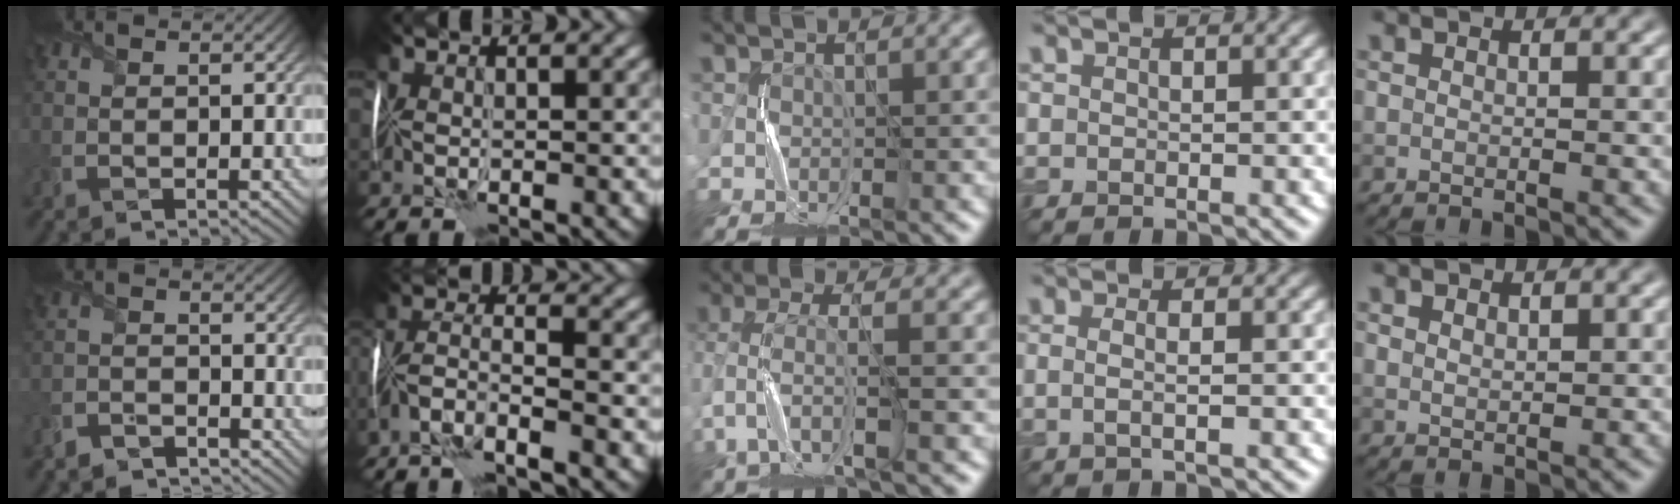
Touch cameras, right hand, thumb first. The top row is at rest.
{"thumb": {"total": 4.1, "force": [-4.1, 0.3, 0.3], "torque": [-0.004, -0.002, -0.089]}, "index": {"total": 4.1, "force": [-3.0, 0.8, 2.7], "torque": [-0.056, 0.005, -0.068]}, "middle": {"total": 3.6, "force": [-1.3, 1.0, 3.2], "torque": [-0.082, 0.004, -0.030]}, "ring": {"total": 1.8, "force": [-0.1, 0.6, 1.7], "torque": [-0.028, -0.008, -0.011]}, "little": {"total": 0.9, "force": [0.6, 0.5, 0.4], "torque": [-0.008, -0.002, 0.012]}}